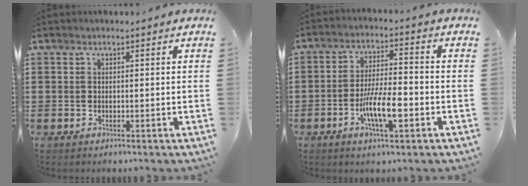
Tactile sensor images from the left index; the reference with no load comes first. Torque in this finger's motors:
{"motor_torque": [1.32, 0.42, 0.51, 0.14]}